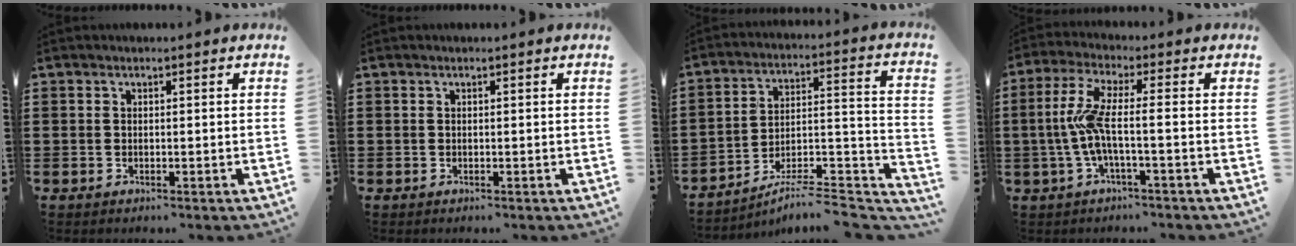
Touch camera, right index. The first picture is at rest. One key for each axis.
{"total": 0.0}
{"total": 6.6, "fx": -5.9, "fy": 0.8, "fz": 2.9, "tx": -0.041, "ty": -0.006, "tz": -0.116}
{"total": 6.6, "fx": -1.4, "fy": 0.4, "fz": 6.4, "tx": -0.144, "ty": -0.015, "tz": -0.036}